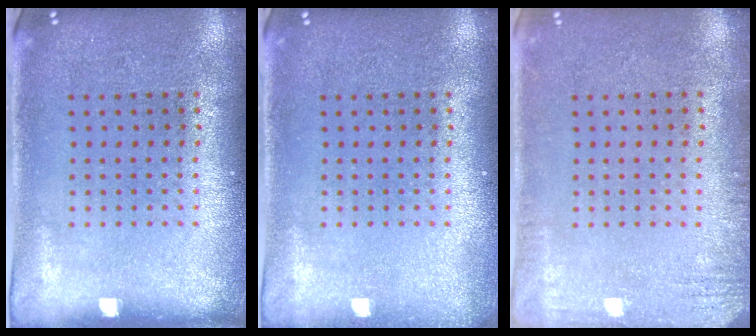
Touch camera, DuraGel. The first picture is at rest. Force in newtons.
{"total": 0.6, "press": 0.5, "slide": 0.2}
{"total": 1.7, "press": 1.7, "slide": 0.2}